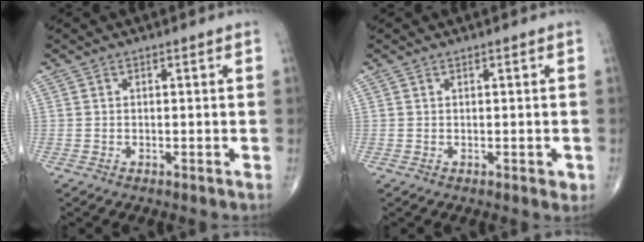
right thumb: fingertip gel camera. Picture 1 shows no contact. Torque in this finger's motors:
{"motor_torque": [-0.18, -0.01, -0.12, -0.04, 0.01]}